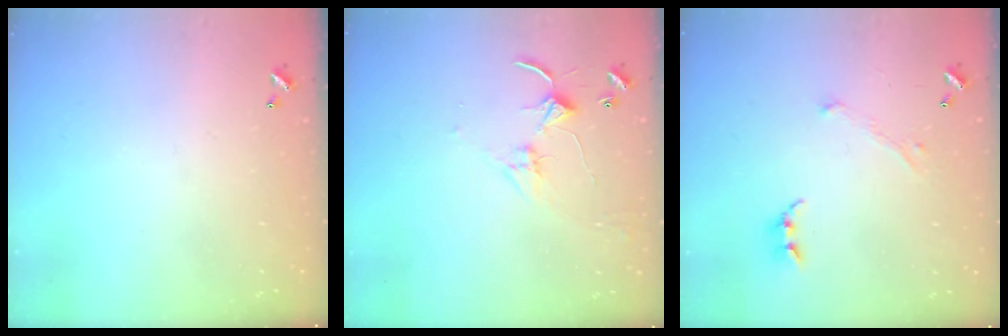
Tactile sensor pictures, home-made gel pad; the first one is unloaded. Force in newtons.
{"total": 2.8, "press": 2.8, "slide": 0.4}
{"total": 1.7, "press": 1.6, "slide": 0.5}